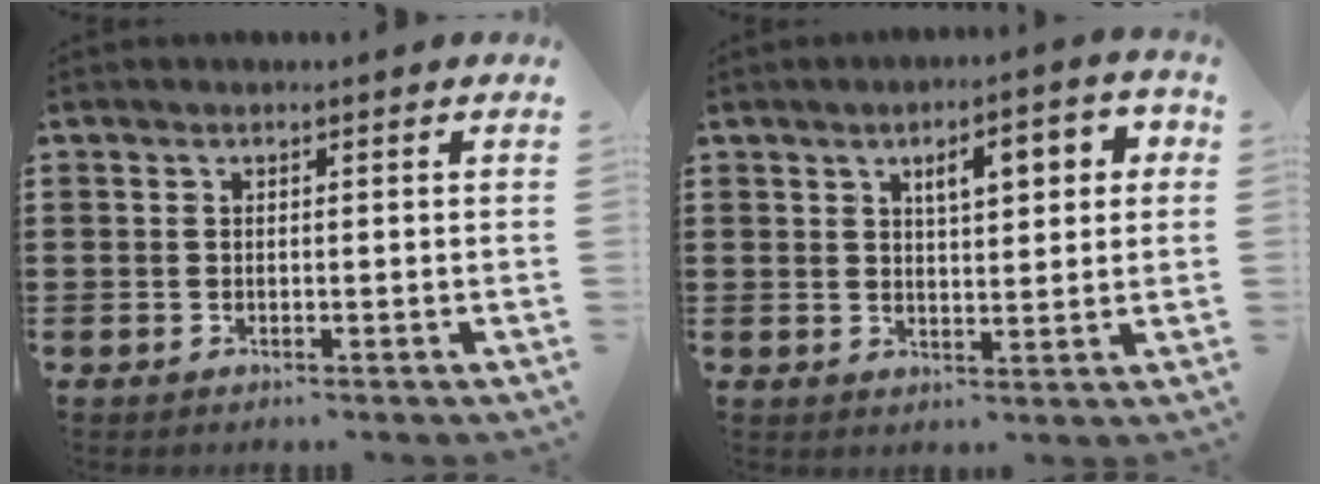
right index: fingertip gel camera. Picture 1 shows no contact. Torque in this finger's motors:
{"motor_torque": [0.64, -0.01, 0.48, 0.14]}